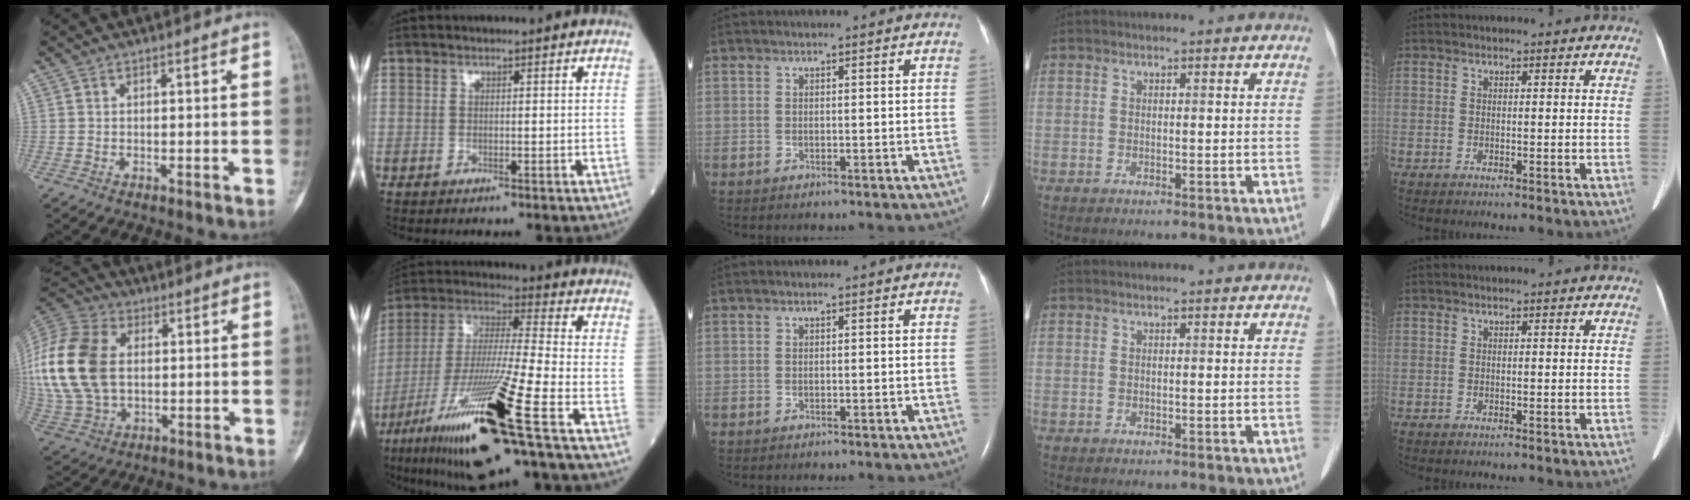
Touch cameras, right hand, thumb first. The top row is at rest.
{"thumb": {"total": 22.6, "force": [2.2, 15.3, 16.5], "torque": [-0.378, 0.007, 0.045]}, "index": {"total": 21.0, "force": [-10.3, 0.2, 18.3], "torque": [-0.362, -0.050, -0.191]}}